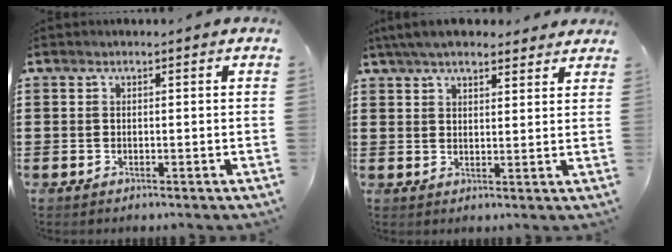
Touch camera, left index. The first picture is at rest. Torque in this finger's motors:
{"motor_torque": [2.14, 0.00, 0.82, 0.21]}